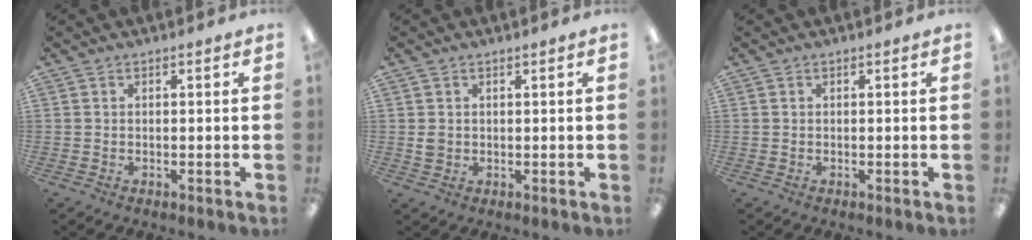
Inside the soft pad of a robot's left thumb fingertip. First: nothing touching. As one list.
[{"total": 1.8, "force": [0.6, 1.5, 0.6], "torque": [-0.014, 0.003, 0.010]}, {"total": 0.0}]